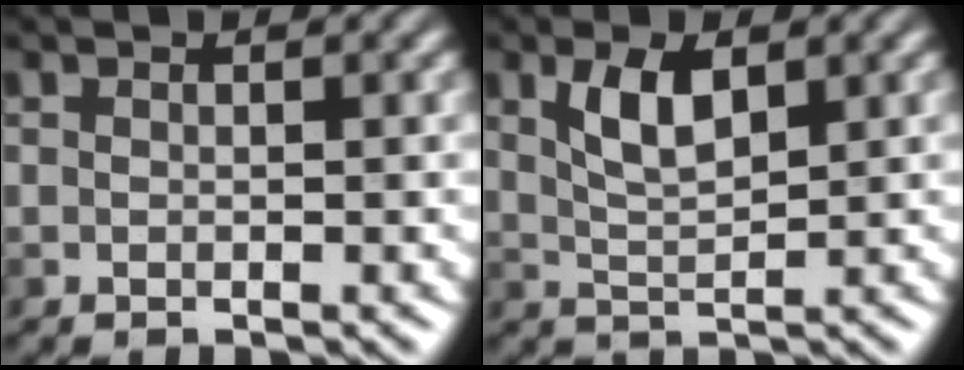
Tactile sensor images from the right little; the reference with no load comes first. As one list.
[{"total": 3.2, "force": [1.4, 1.4, 2.6], "torque": [-0.056, 0.001, 0.030]}]